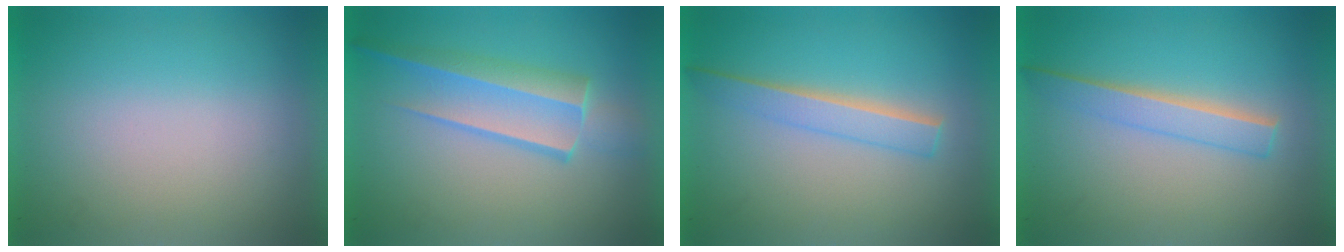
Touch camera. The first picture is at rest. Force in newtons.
{"total": 3.2}
{"total": 2.3}
{"total": 2.1}